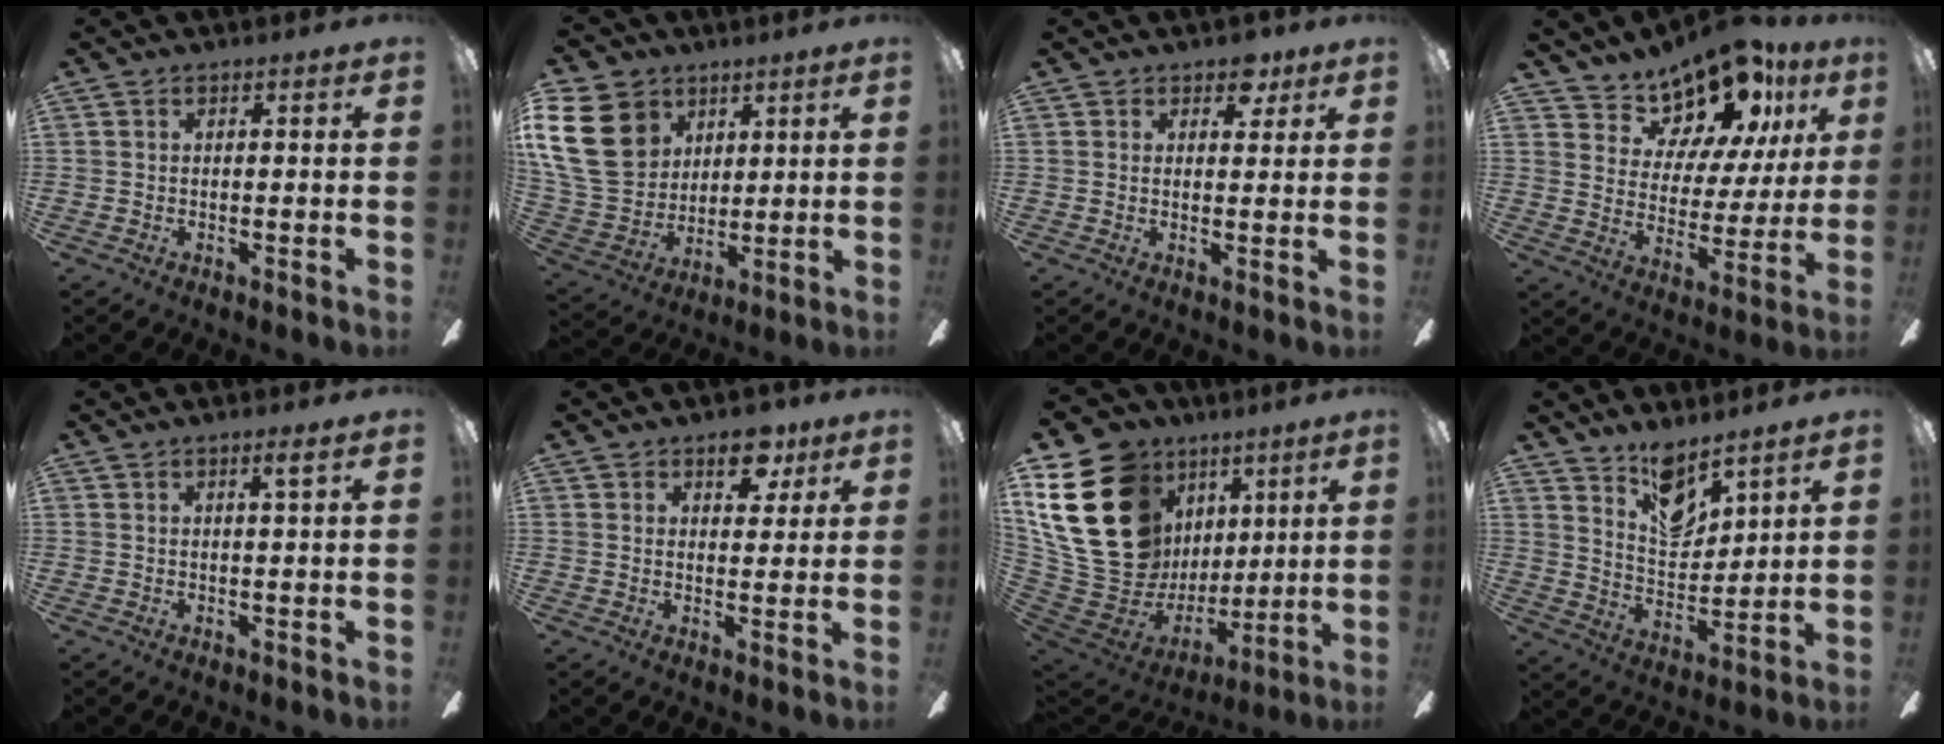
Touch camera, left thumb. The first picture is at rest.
{"total": 19.8, "force": [7.2, 15.4, 10.2], "torque": [-0.238, -0.016, 0.137]}
{"total": 4.6, "force": [3.1, 2.9, 1.8], "torque": [-0.011, -0.008, 0.052]}
{"total": 15.2, "force": [12.5, 6.7, 5.3], "torque": [-0.098, -0.092, 0.225]}
{"total": 1.9, "force": [1.5, -0.3, 1.1], "torque": [-0.026, -0.004, 0.027]}
{"total": 7.5, "force": [4.7, 4.4, 3.8], "torque": [-0.030, -0.019, 0.079]}
{"total": 27.9, "force": [9.4, 21.1, 15.7], "torque": [-0.333, -0.059, 0.221]}
{"total": 10.3, "force": [8.4, 4.3, 4.1], "torque": [-0.069, -0.054, 0.156]}